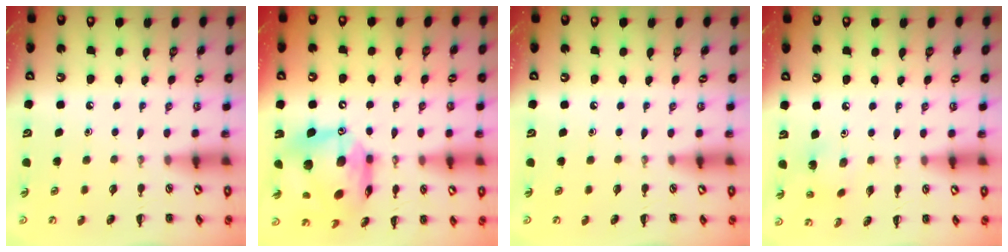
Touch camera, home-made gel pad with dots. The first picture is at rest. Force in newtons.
{"total": 16.8, "press": 15.9, "slide": 5.3}
{"total": 0.0}
{"total": 2.2, "press": 2.1, "slide": 0.7}